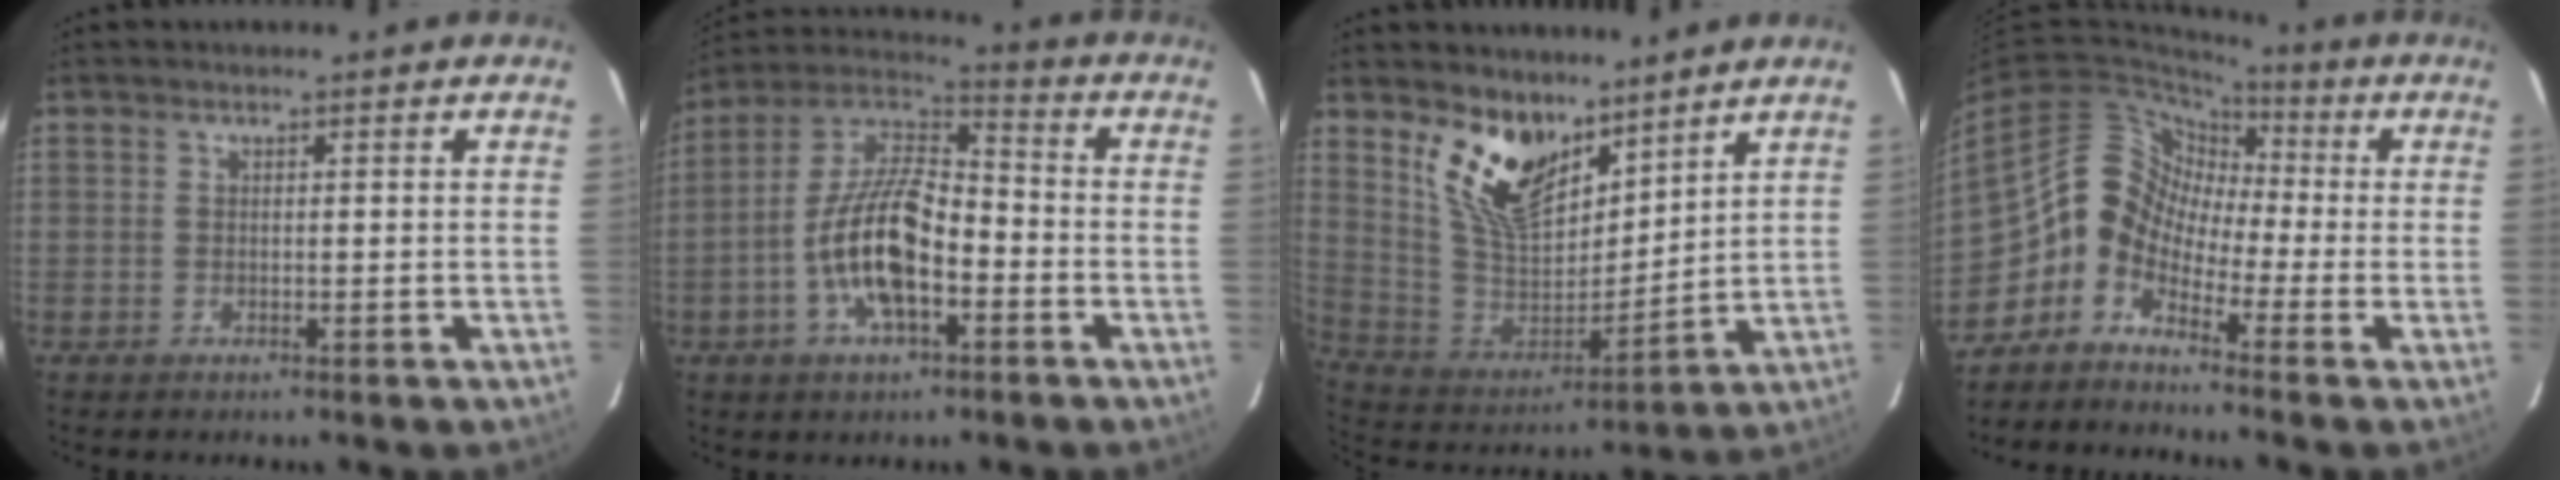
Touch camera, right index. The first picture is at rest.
{"total": 15.0, "force": [-5.0, 6.3, 12.6], "torque": [-0.255, 0.005, -0.097]}
{"total": 15.3, "force": [10.2, 7.7, 8.5], "torque": [-0.174, 0.001, 0.208]}
{"total": 9.0, "force": [-3.3, 7.4, 3.8], "torque": [-0.065, 0.036, -0.102]}